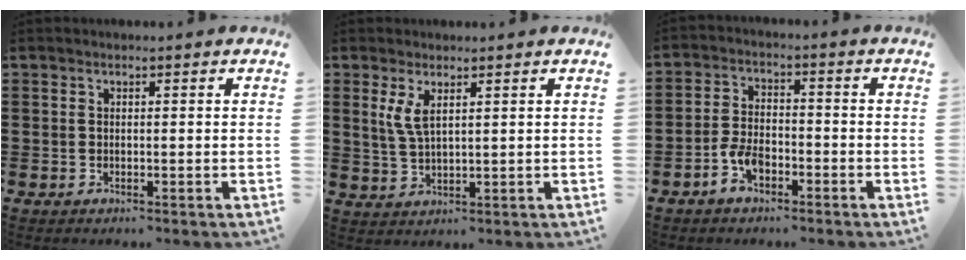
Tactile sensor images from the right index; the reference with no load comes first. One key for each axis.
{"total": 3.8, "fx": 1.8, "fy": 1.2, "fz": 3.2, "tx": -0.075, "ty": 0.000, "tz": 0.029}
{"total": 4.5, "fx": -2.7, "fy": 2.3, "fz": 2.7, "tx": -0.069, "ty": 0.000, "tz": -0.056}